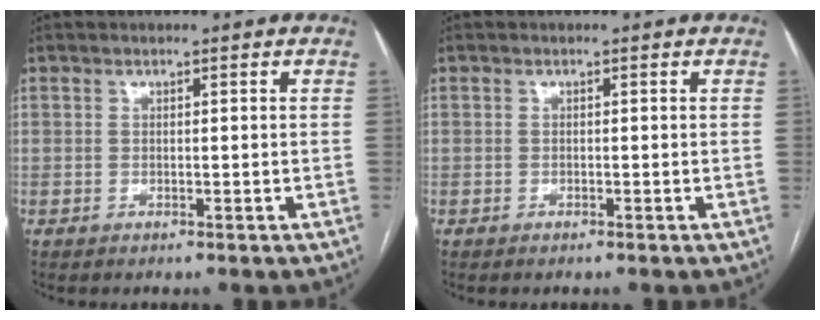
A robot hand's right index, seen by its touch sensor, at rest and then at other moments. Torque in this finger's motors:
{"motor_torque": [0.05, 0.01, 0.02, 0.01]}